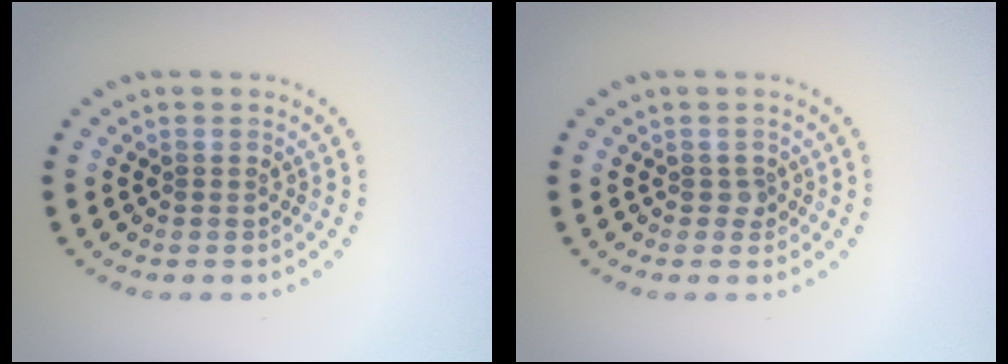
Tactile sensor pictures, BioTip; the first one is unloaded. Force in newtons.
{"total": 0.7, "press": 0.5, "slide": 0.4}